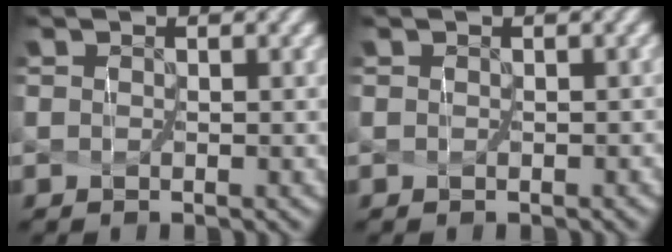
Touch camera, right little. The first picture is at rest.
{"total": 0.7, "force": [-0.2, 0.5, 0.3], "torque": [0.001, 0.001, -0.005]}